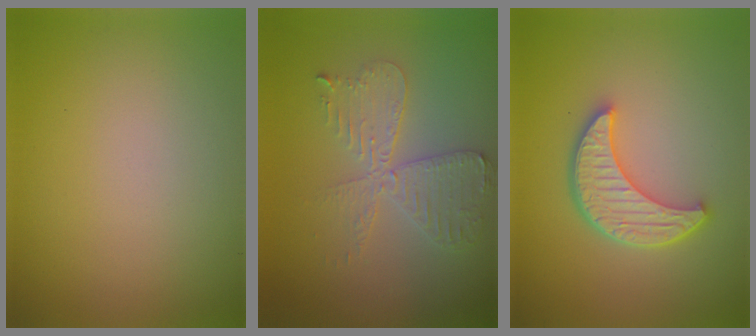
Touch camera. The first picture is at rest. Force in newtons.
{"total": 4.0, "press": 3.5, "slide": 2.0}
{"total": 4.9, "press": 3.9, "slide": 2.9}